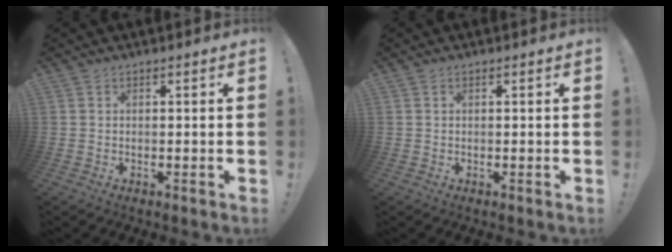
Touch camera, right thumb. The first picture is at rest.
{"total": 0.0}